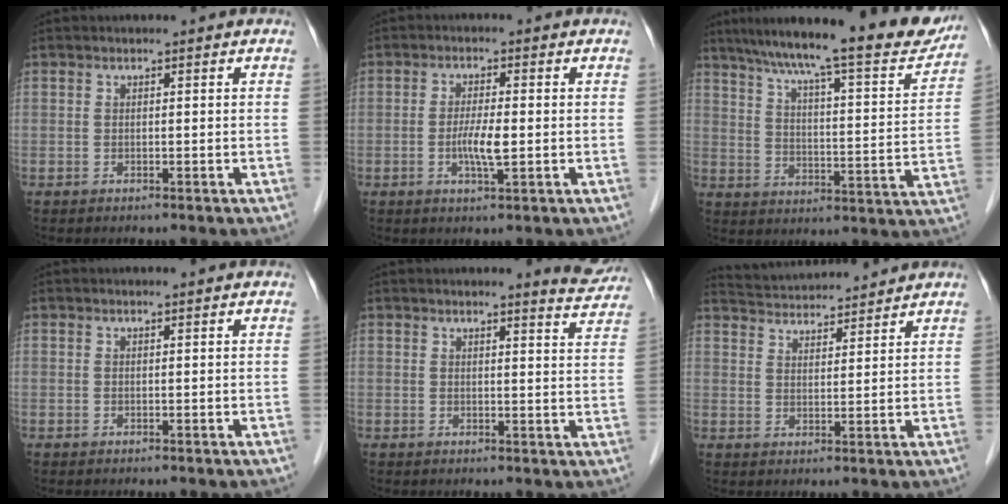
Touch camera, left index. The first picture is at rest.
{"total": 4.1, "force": [-0.7, 0.5, 4.0], "torque": [-0.079, -0.006, -0.014]}
{"total": 23.1, "force": [19.8, 2.5, 11.6], "torque": [-0.181, -0.019, 0.266]}
{"total": 0.7, "force": [0.7, 0.0, 0.2], "torque": [-0.008, 0.003, 0.008]}
{"total": 4.9, "force": [4.9, 0.1, 1.0], "torque": [-0.016, -0.029, 0.039]}
{"total": 10.1, "force": [9.8, 1.0, 2.3], "torque": [-0.048, 0.026, 0.152]}